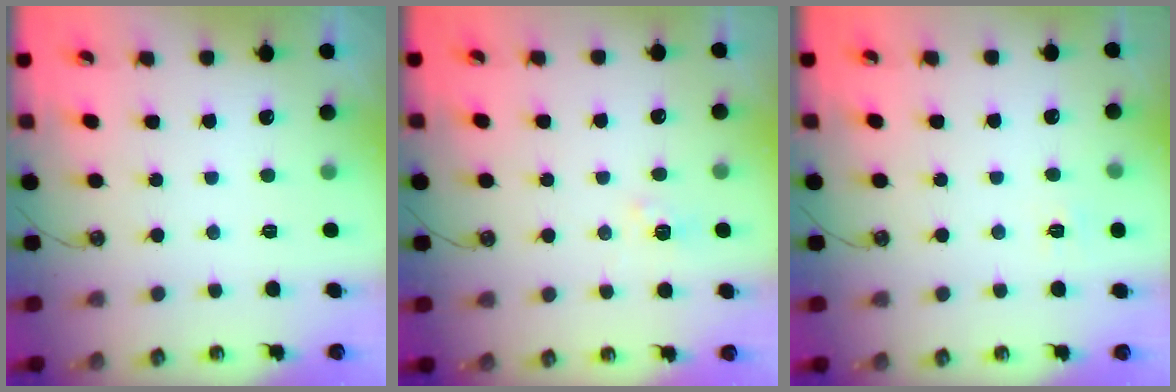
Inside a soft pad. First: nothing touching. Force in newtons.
{"total": 3.9, "press": 3.8, "slide": 0.6}
{"total": 3.8, "press": 3.8, "slide": 0.5}